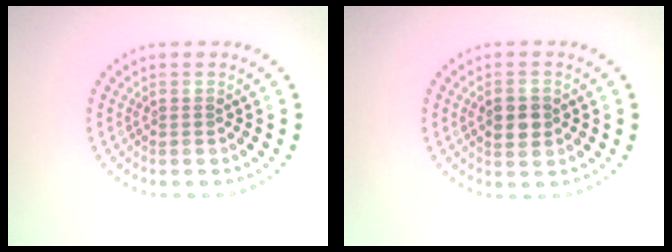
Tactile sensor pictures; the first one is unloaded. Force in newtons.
{"total": 2.9, "press": 2.9, "slide": 0.0}